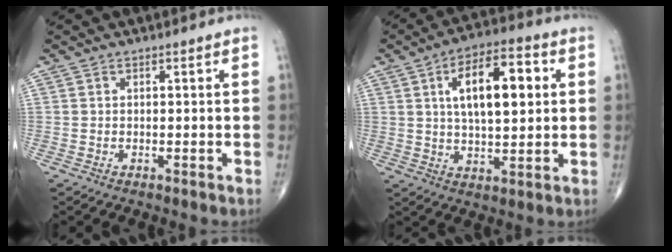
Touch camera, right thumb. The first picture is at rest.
{"total": 14.1, "force": [3.3, 6.1, 12.3], "torque": [-0.183, 0.007, 0.051]}